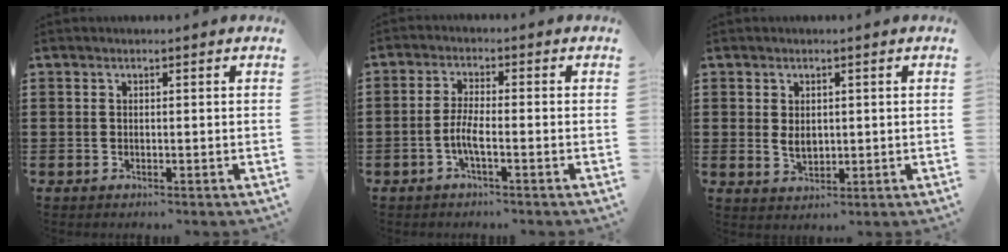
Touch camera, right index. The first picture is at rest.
{"total": 3.9, "force": [-1.6, 0.6, 3.5], "torque": [-0.081, -0.006, -0.036]}
{"total": 2.4, "force": [0.3, 1.5, 1.9], "torque": [-0.032, -0.001, 0.005]}